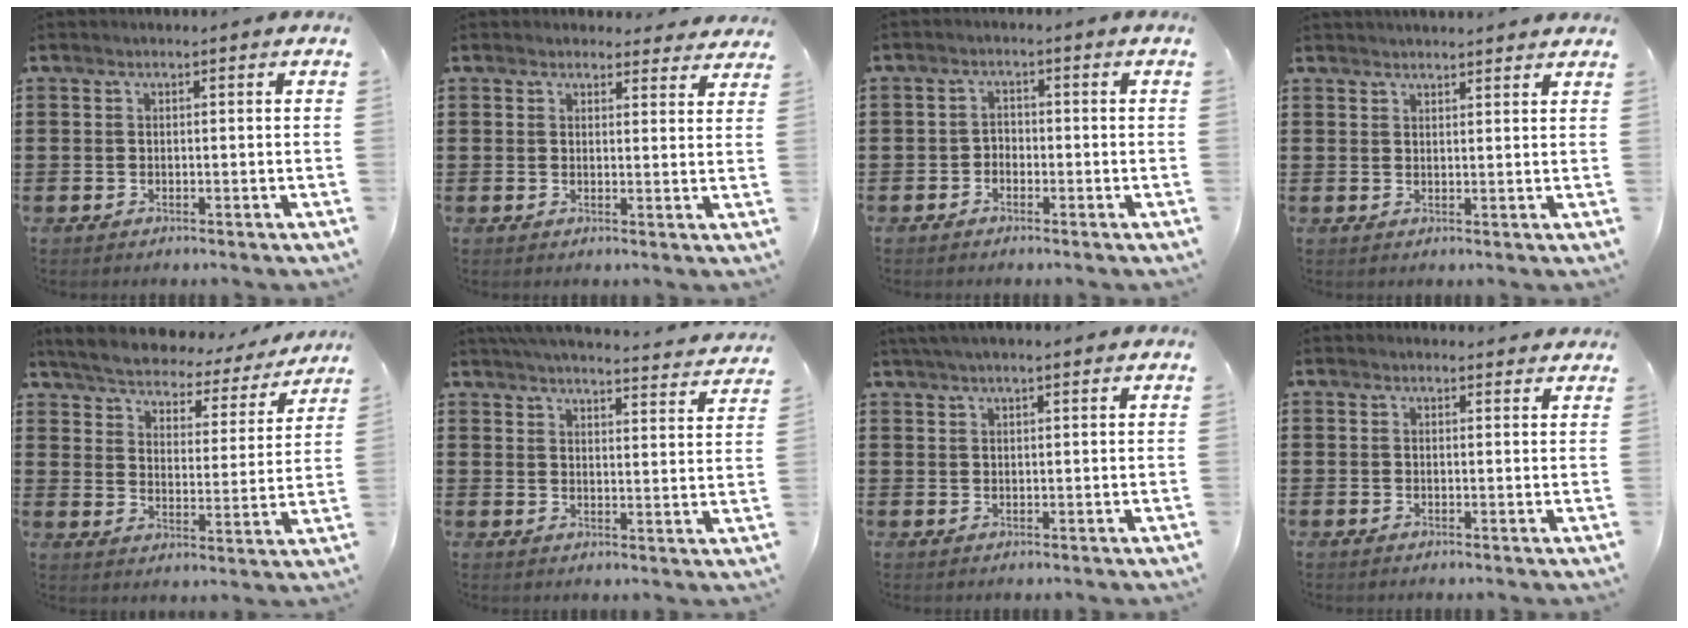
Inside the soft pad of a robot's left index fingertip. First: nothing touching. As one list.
[{"total": 2.6, "force": [2.5, 0.8, 0.3], "torque": [-0.005, -0.008, 0.045]}, {"total": 1.7, "force": [-1.5, 0.9, 0.1], "torque": [-0.009, 0.003, -0.032]}, {"total": 1.9, "force": [1.9, 0.0, -0.1], "torque": [-0.004, -0.001, 0.038]}, {"total": 4.3, "force": [4.2, 0.5, 0.6], "torque": [-0.039, -0.033, 0.066]}, {"total": 4.6, "force": [4.6, 0.0, 0.8], "torque": [-0.035, -0.028, 0.080]}, {"total": 2.4, "force": [1.9, 0.3, 1.4], "torque": [-0.030, 0.004, 0.036]}, {"total": 1.1, "force": [1.0, 0.4, 0.0], "torque": [-0.003, 0.003, 0.021]}]